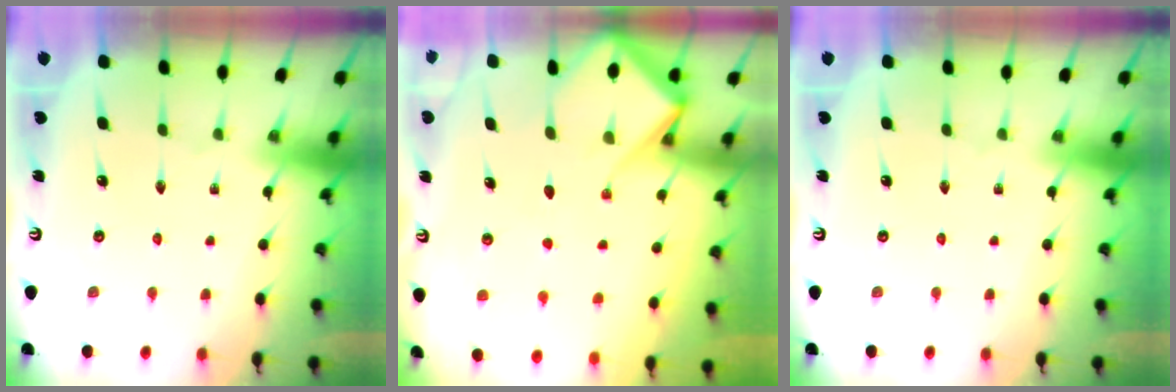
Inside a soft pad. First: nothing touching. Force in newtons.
{"total": 7.4, "press": 7.4, "slide": 0.8}
{"total": 0.0}